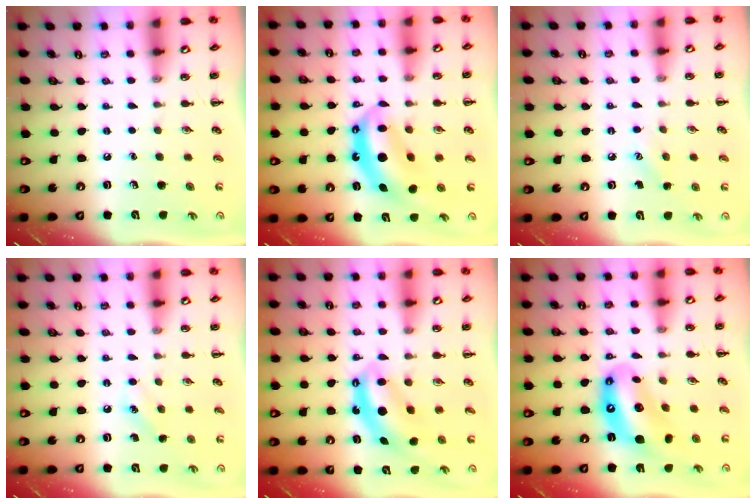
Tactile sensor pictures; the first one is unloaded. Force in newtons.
{"total": 9.4, "press": 9.2, "slide": 1.8}
{"total": 5.4, "press": 5.2, "slide": 1.3}
{"total": 6.1, "press": 5.9, "slide": 1.5}
{"total": 6.6, "press": 6.6, "slide": 0.5}
{"total": 13.0, "press": 12.4, "slide": 3.9}